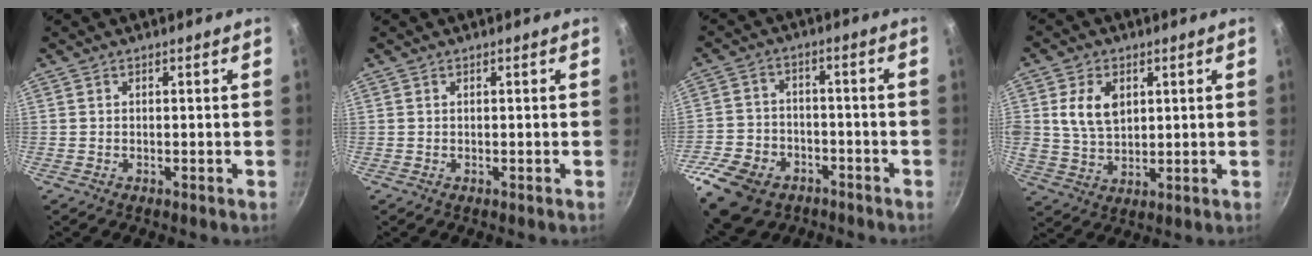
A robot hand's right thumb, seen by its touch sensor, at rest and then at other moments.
{"total": 0.0}
{"total": 16.4, "force": [-8.6, 11.2, 8.2], "torque": [-0.158, 0.038, -0.147]}
{"total": 8.6, "force": [2.4, 5.9, 5.8], "torque": [-0.098, -0.013, 0.047]}